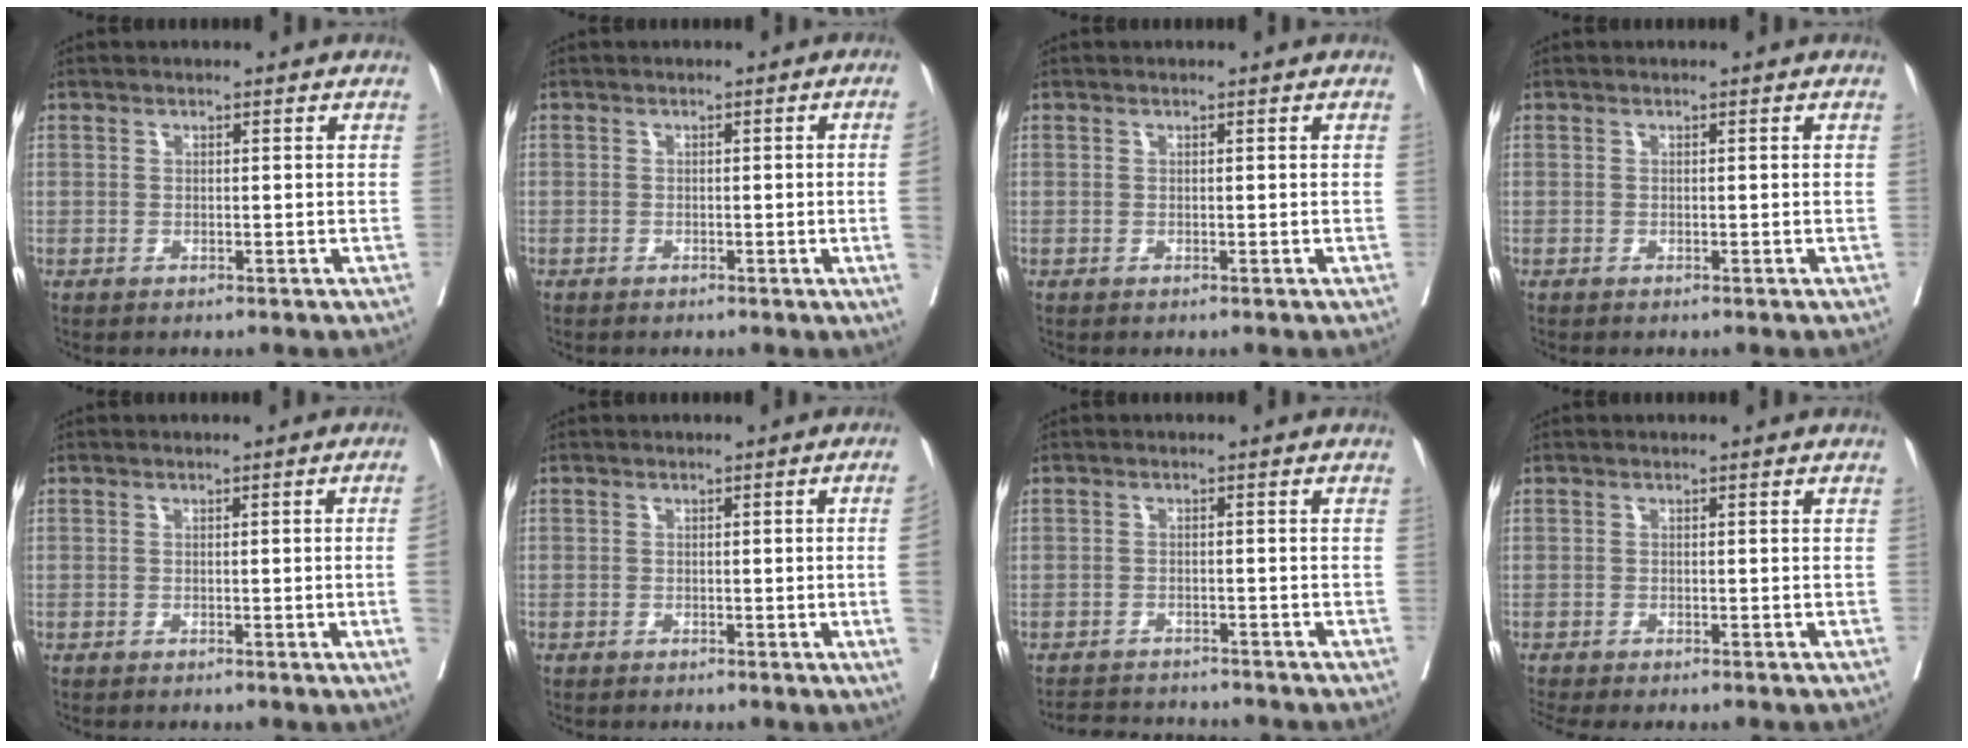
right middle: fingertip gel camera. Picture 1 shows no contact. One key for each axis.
{"total": 3.0, "fx": -0.5, "fy": -1.3, "fz": 2.7, "tx": -0.033, "ty": -0.005, "tz": -0.006}
{"total": 0.0}
{"total": 0.0}
{"total": 3.0, "fx": -0.4, "fy": -1.2, "fz": 2.7, "tx": -0.034, "ty": -0.005, "tz": -0.004}
{"total": 3.6, "fx": -0.6, "fy": -1.5, "fz": 3.2, "tx": -0.040, "ty": -0.007, "tz": -0.008}
{"total": 5.2, "fx": -5.2, "fy": 0.4, "fz": 0.4, "tx": -0.007, "ty": -0.006, "tz": -0.083}
{"total": 3.0, "fx": -2.7, "fy": 0.0, "fz": 1.3, "tx": -0.022, "ty": -0.010, "tz": -0.044}